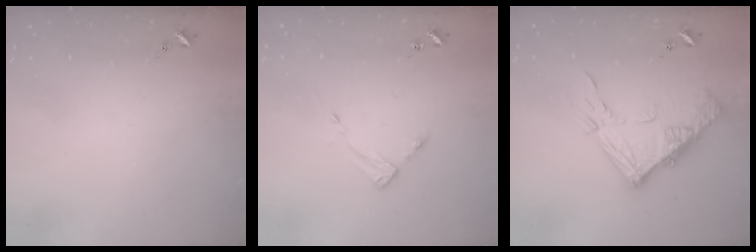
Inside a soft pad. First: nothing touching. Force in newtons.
{"total": 3.4, "press": 3.4, "slide": 0.4}
{"total": 14.5, "press": 14.4, "slide": 1.6}